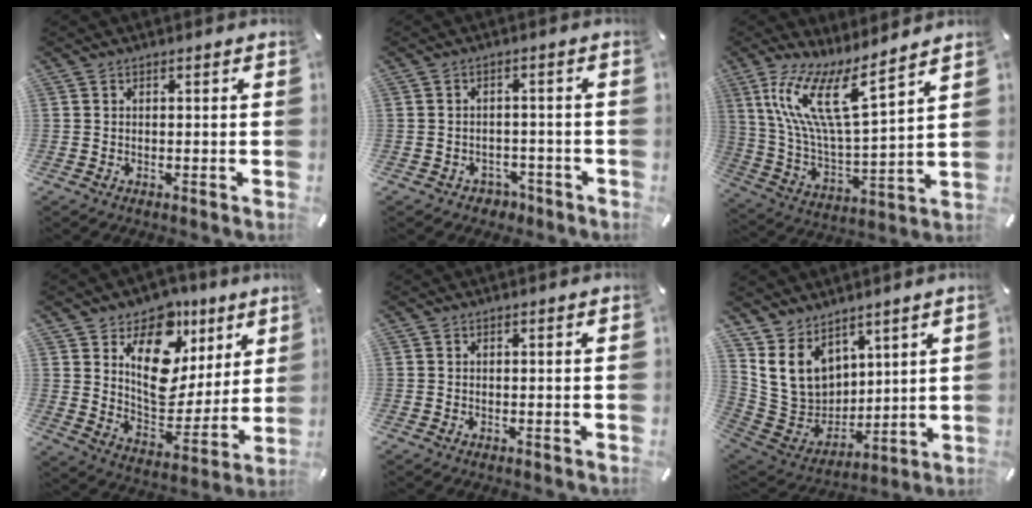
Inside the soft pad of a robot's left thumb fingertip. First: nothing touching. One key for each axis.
{"total": 3.4, "fx": -1.8, "fy": 2.8, "fz": 0.9, "tx": -0.014, "ty": 0.009, "tz": -0.034}
{"total": 15.0, "fx": 9.9, "fy": 3.3, "fz": 10.8, "tx": -0.235, "ty": -0.048, "tz": 0.170}
{"total": 16.5, "fx": 7.1, "fy": 11.6, "fz": 9.2, "tx": -0.129, "ty": -0.047, "tz": 0.130}
{"total": 0.0}
{"total": 12.7, "fx": 5.8, "fy": 10.3, "fz": 4.7, "tx": -0.105, "ty": -0.040, "tz": 0.125}